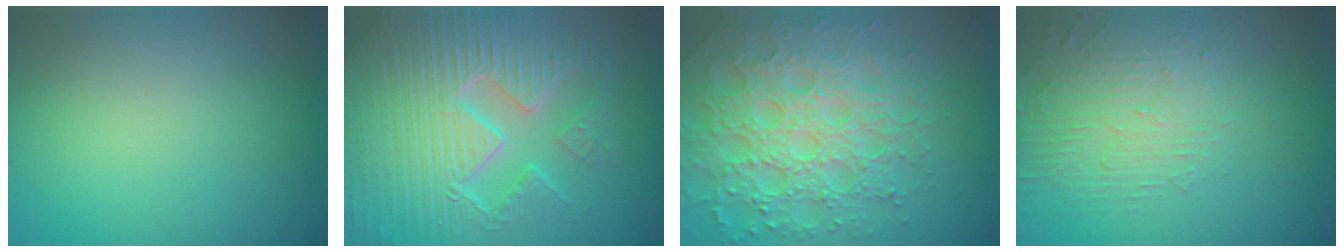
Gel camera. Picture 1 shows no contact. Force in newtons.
{"total": 10.1, "press": 6.7, "slide": 7.5}
{"total": 7.1, "press": 6.9, "slide": 1.7}
{"total": 4.9, "press": 3.2, "slide": 3.7}